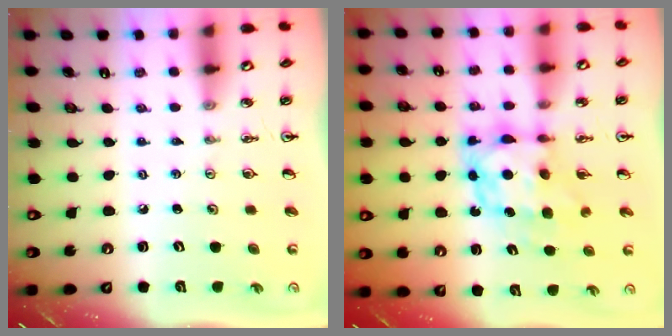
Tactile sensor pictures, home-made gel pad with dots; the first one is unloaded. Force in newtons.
{"total": 7.9, "press": 7.9, "slide": 0.8}